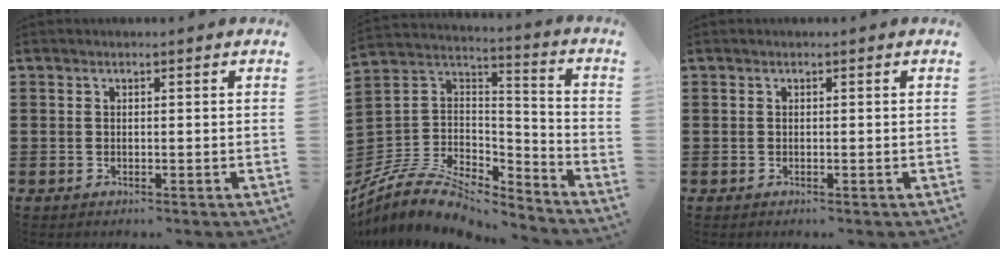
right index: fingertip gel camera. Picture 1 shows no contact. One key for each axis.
{"total": 9.0, "fx": -7.1, "fy": 3.8, "fz": 4.1, "tx": -0.100, "ty": 0.010, "tz": -0.141}
{"total": 0.0}